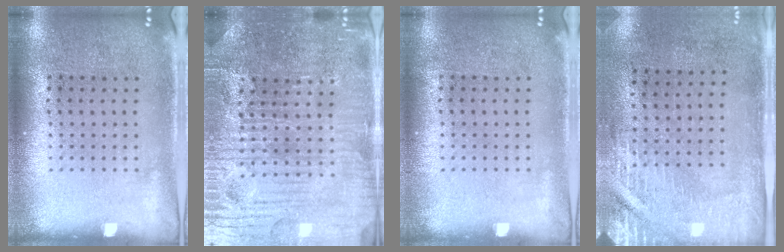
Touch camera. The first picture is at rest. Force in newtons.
{"total": 5.2, "press": 5.0, "slide": 1.4}
{"total": 0.0}
{"total": 2.9, "press": 2.5, "slide": 1.4}